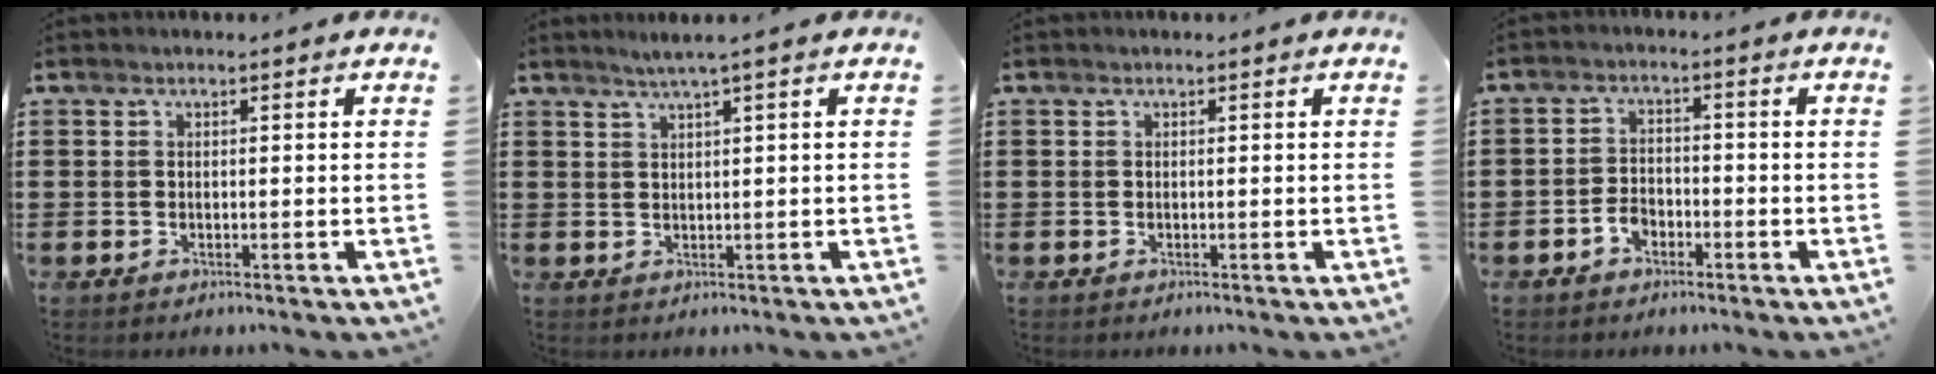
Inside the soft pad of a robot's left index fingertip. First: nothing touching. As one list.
[{"total": 1.8, "force": [1.0, -0.4, 1.4], "torque": [-0.027, -0.003, 0.019]}, {"total": 0.0}, {"total": 2.7, "force": [-1.7, 1.8, 1.2], "torque": [-0.027, 0.003, -0.035]}]